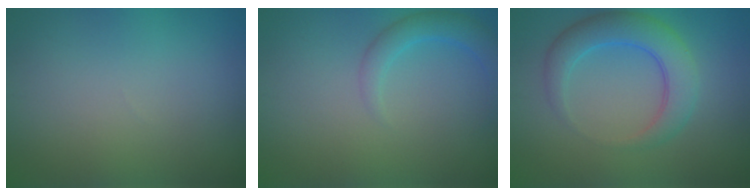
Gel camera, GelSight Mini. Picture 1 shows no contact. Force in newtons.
{"total": 2.7, "press": 2.7, "slide": 0.2}
{"total": 5.1, "press": 5.1, "slide": 0.2}